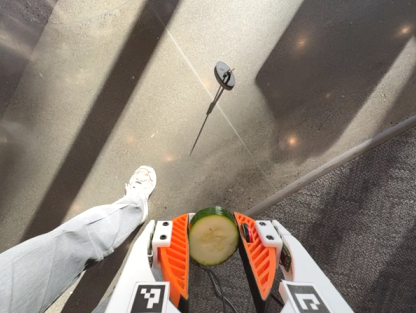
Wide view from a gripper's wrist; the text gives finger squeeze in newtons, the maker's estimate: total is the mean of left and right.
{"total": 12.8, "left": 13.1, "right": 12.5}